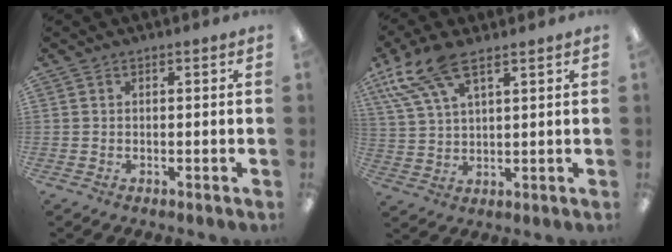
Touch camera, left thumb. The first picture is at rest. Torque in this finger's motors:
{"motor_torque": [0.17, 0.25, -0.19, 0.08, 0.10]}